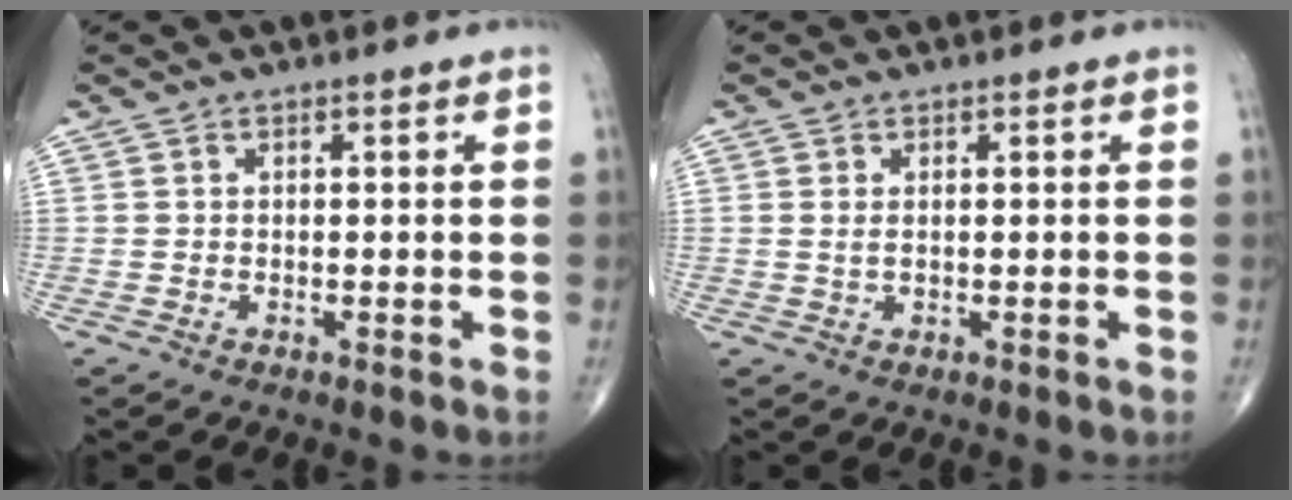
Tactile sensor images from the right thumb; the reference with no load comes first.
{"total": 1.0, "force": [0.2, 0.4, 0.9], "torque": [-0.019, -0.003, 0.008]}